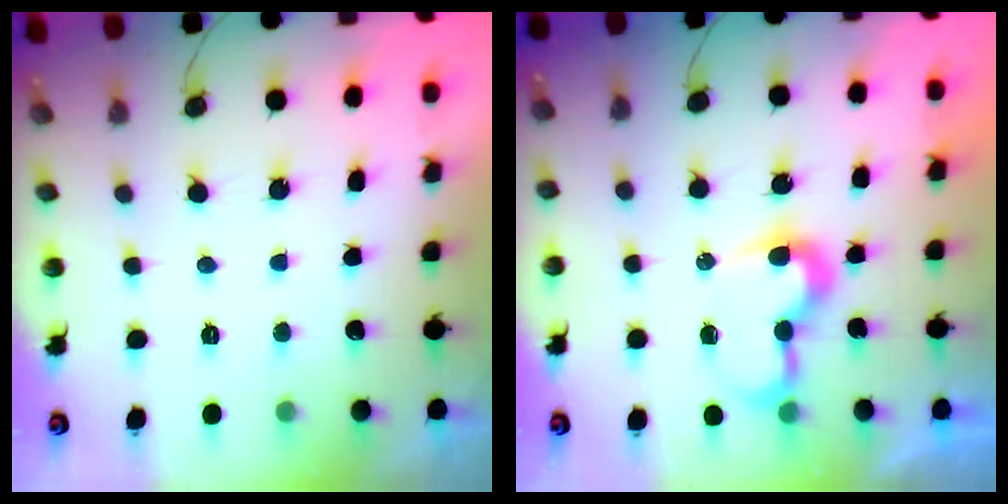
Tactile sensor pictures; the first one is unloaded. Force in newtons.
{"total": 7.5, "press": 7.5, "slide": 0.2}